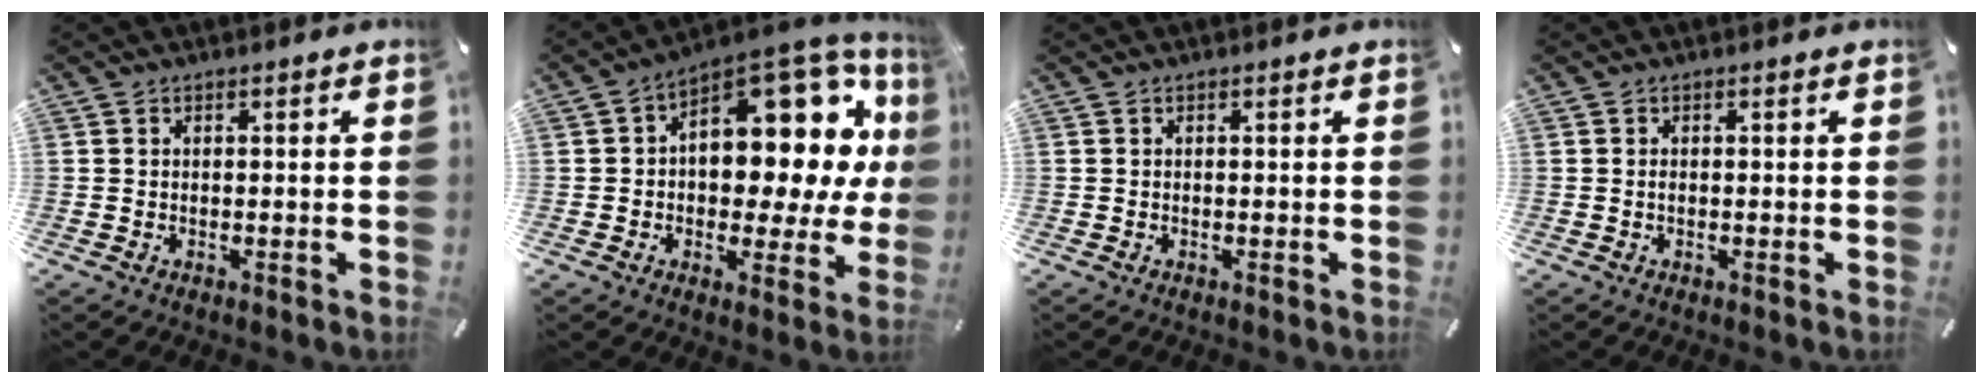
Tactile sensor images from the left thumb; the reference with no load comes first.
{"total": 16.0, "force": [6.3, 9.3, 11.4], "torque": [-0.132, -0.075, 0.100]}
{"total": 0.0}
{"total": 0.6, "force": [0.0, 0.3, 0.6], "torque": [-0.013, 0.000, -0.001]}